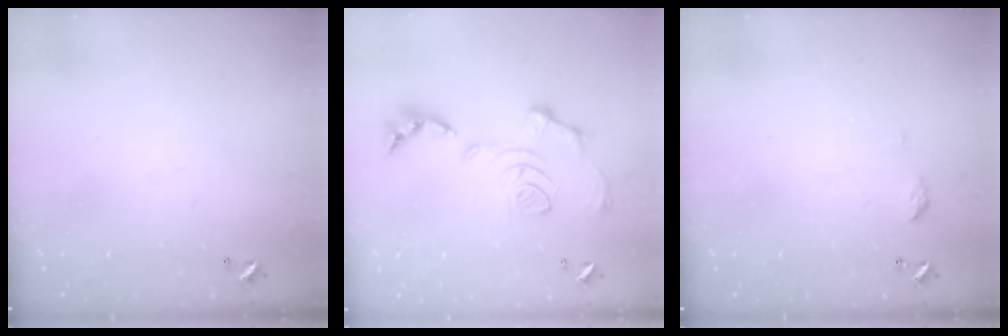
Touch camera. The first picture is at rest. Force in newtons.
{"total": 1.5, "press": 0.8, "slide": 1.3}
{"total": 4.6, "press": 4.5, "slide": 0.6}